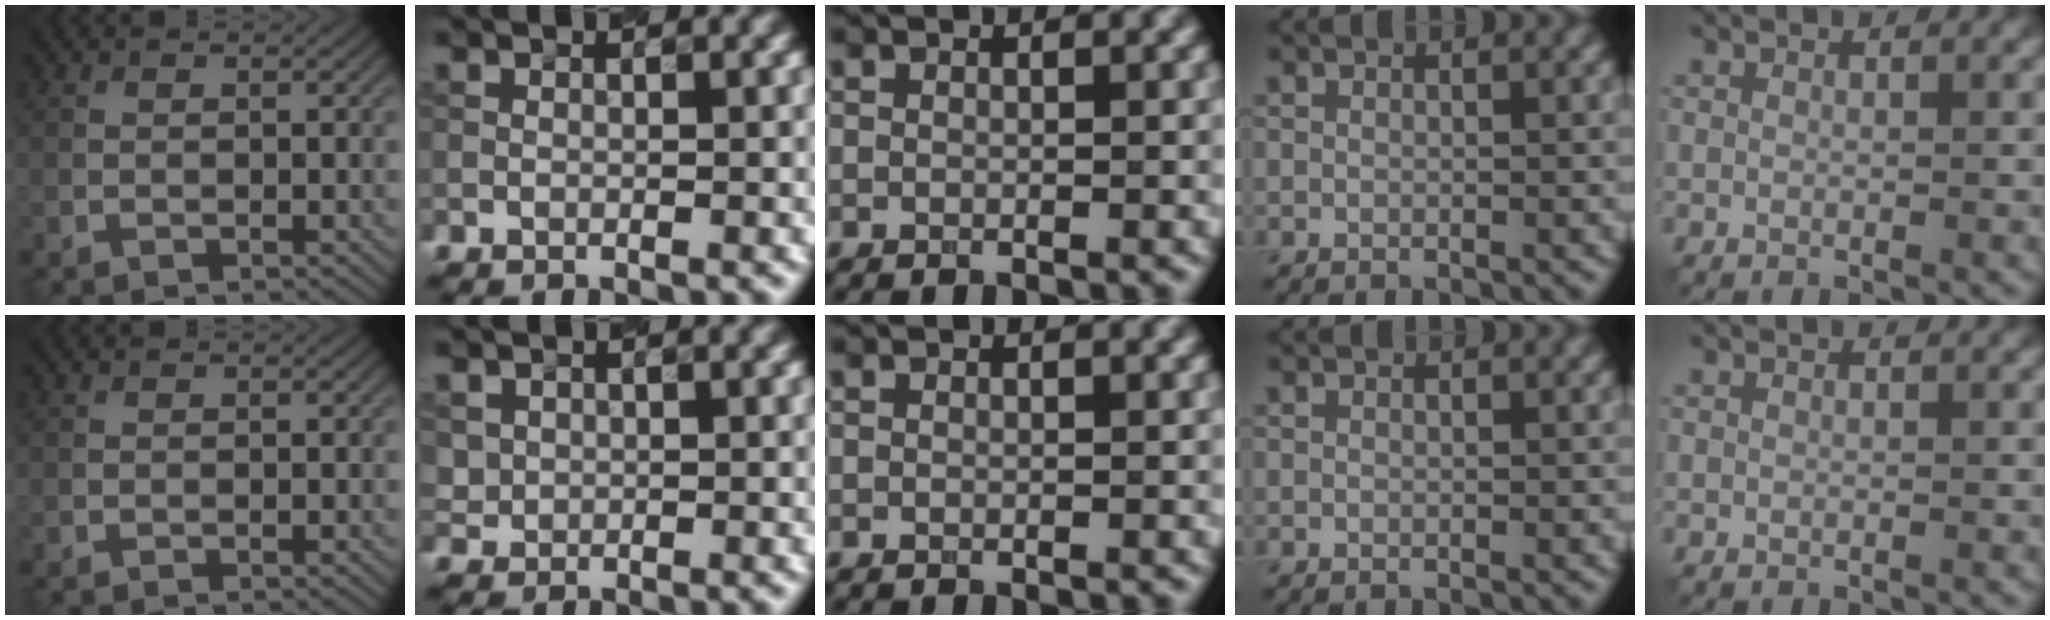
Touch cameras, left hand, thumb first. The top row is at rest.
{"index": {"total": 1.3, "force": [0.4, 1.2, -0.1], "torque": [0.003, -0.001, 0.011]}}